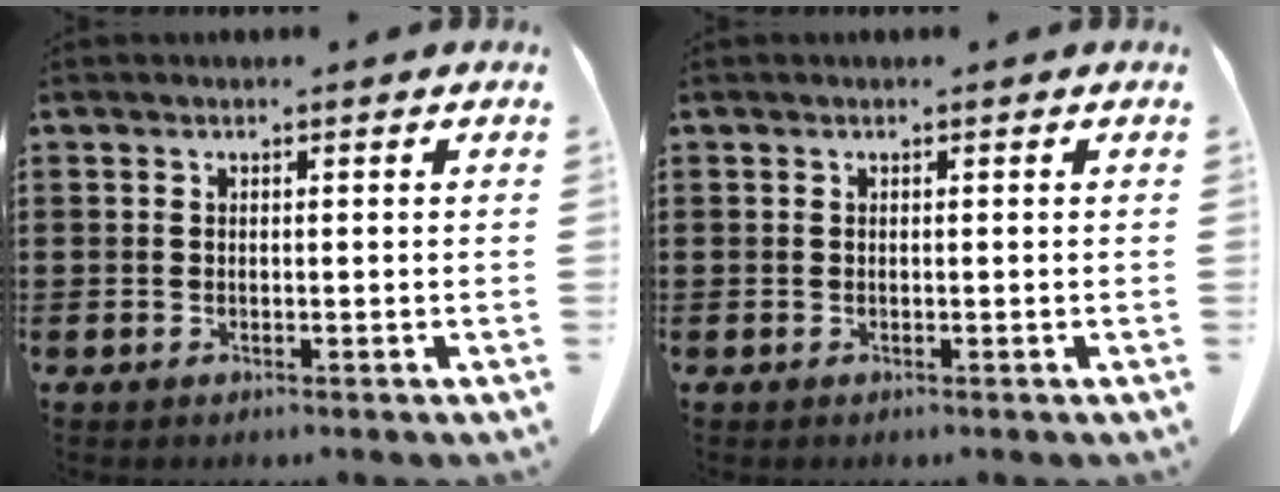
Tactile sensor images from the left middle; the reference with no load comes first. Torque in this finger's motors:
{"motor_torque": [0.00, 0.00, -0.01, 0.00]}